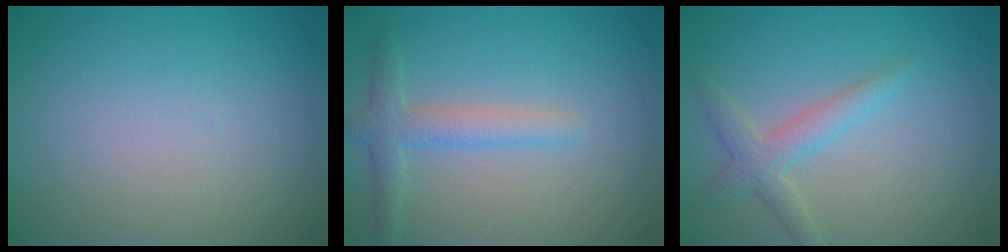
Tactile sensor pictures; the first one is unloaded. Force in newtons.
{"total": 2.5, "press": 2.5, "slide": 0.1}
{"total": 2.6, "press": 2.6, "slide": 0.1}